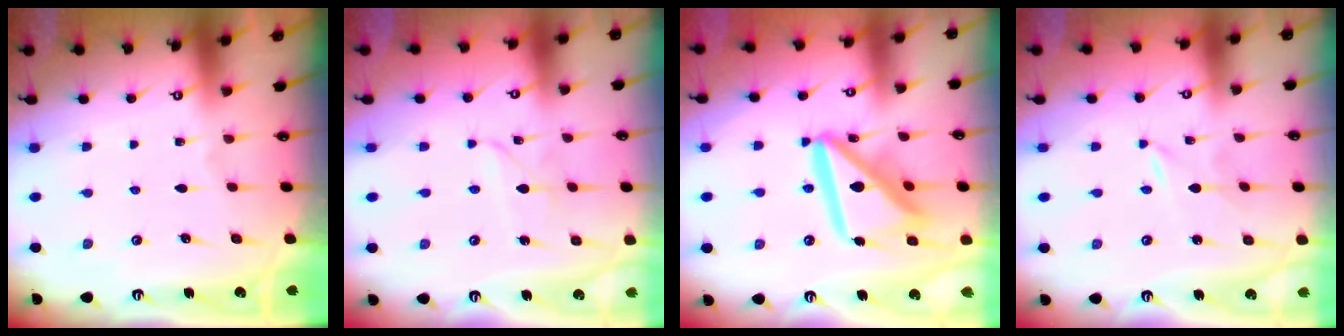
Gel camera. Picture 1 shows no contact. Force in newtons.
{"total": 2.1, "press": 2.1, "slide": 0.3}
{"total": 17.9, "press": 17.8, "slide": 2.2}
{"total": 0.0}